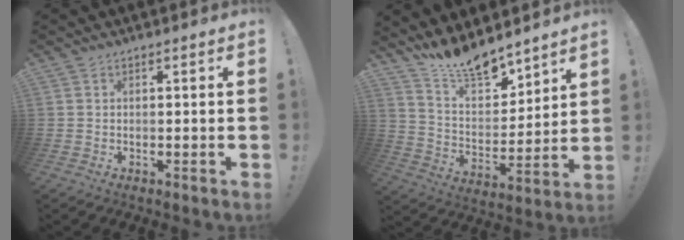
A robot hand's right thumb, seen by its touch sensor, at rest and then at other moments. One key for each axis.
{"total": 13.1, "fx": 11.9, "fy": 3.6, "fz": 4.2, "tx": -0.088, "ty": -0.100, "tz": 0.217}